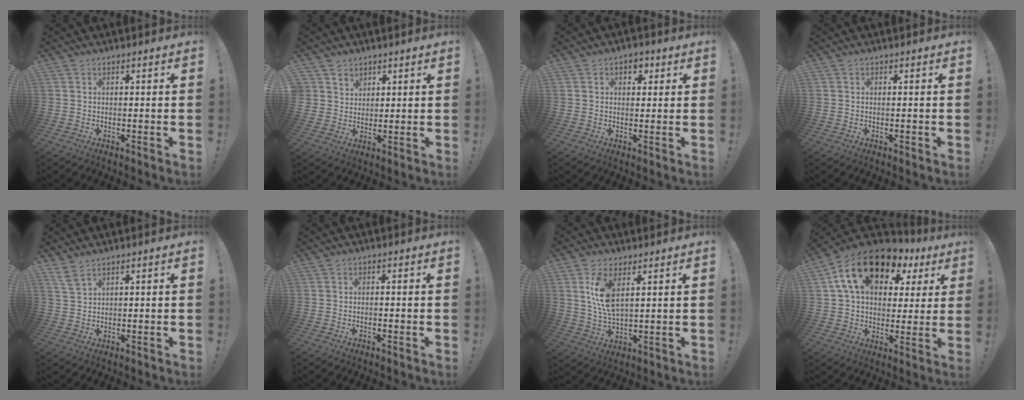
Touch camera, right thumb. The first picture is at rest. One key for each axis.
{"total": 4.5, "fx": 2.9, "fy": 3.4, "fz": 0.0, "tx": 0.000, "ty": -0.024, "tz": 0.055}
{"total": 3.4, "fx": 1.2, "fy": 2.7, "fz": 1.8, "tx": -0.012, "ty": -0.001, "tz": 0.016}
{"total": 0.6, "fx": -0.3, "fy": 0.5, "fz": 0.2, "tx": 0.002, "ty": 0.000, "tz": -0.006}
{"total": 3.7, "fx": 2.7, "fy": 1.3, "fz": 2.2, "tx": -0.046, "ty": -0.009, "tz": 0.051}
{"total": 0.9, "fx": -0.8, "fy": 0.3, "fz": 0.3, "tx": -0.012, "ty": 0.005, "tz": -0.012}
{"total": 9.0, "fx": 3.9, "fy": 3.7, "fz": 7.2, "tx": -0.136, "ty": -0.021, "tz": 0.065}
{"total": 18.2, "fx": 8.9, "fy": 11.2, "fz": 11.3, "tx": -0.190, "ty": -0.030, "tz": 0.160}